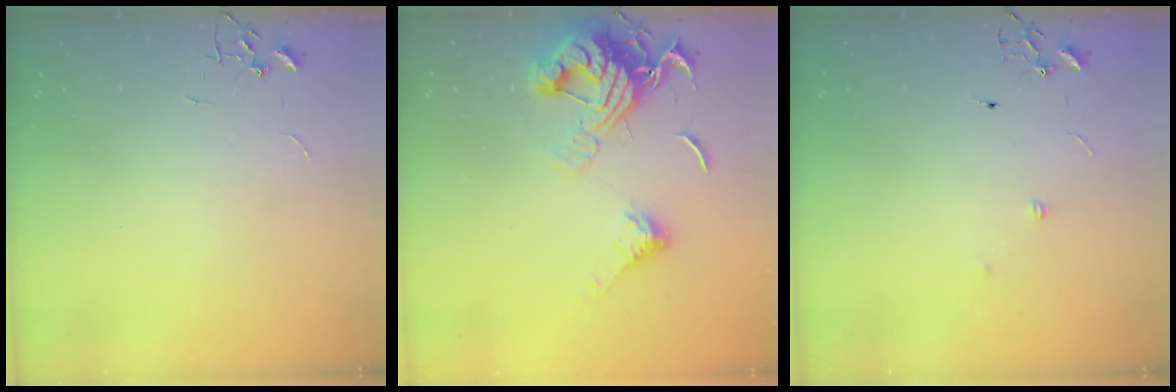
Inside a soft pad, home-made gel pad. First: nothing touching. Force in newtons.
{"total": 15.4, "press": 15.3, "slide": 1.8}
{"total": 4.6, "press": 4.4, "slide": 1.0}